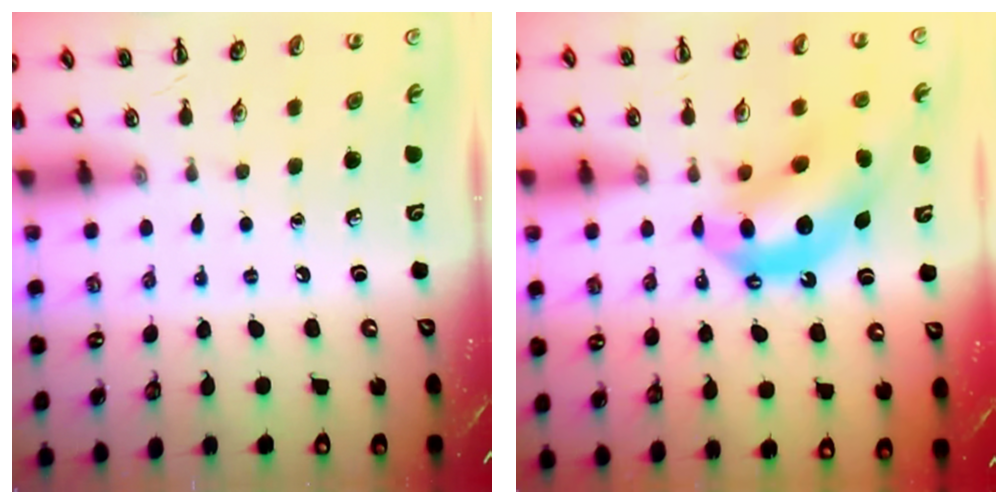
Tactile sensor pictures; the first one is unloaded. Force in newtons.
{"total": 12.4, "press": 12.0, "slide": 3.2}